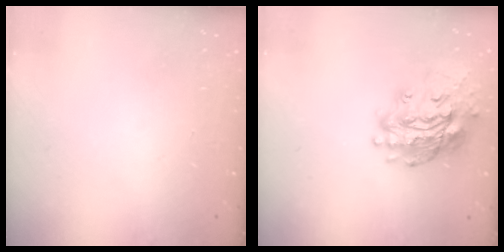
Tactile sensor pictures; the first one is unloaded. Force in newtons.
{"total": 20.0, "press": 19.9, "slide": 2.0}